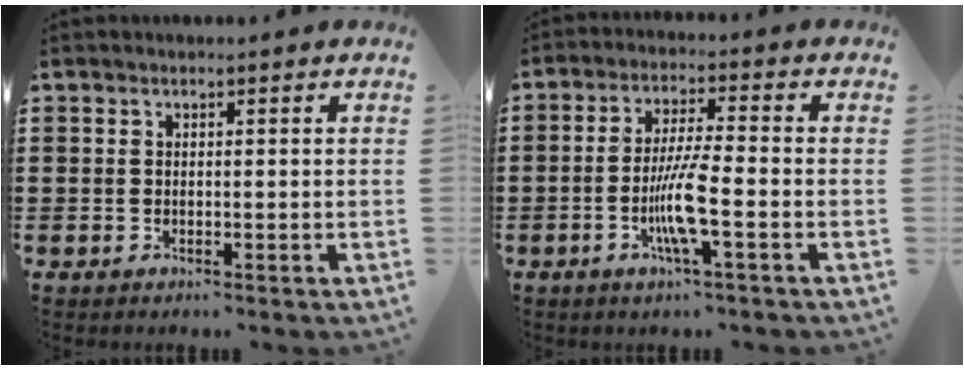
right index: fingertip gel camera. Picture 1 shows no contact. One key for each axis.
{"total": 7.2, "fx": -2.4, "fy": 0.7, "fz": 6.8, "tx": -0.142, "ty": -0.013, "tz": -0.050}